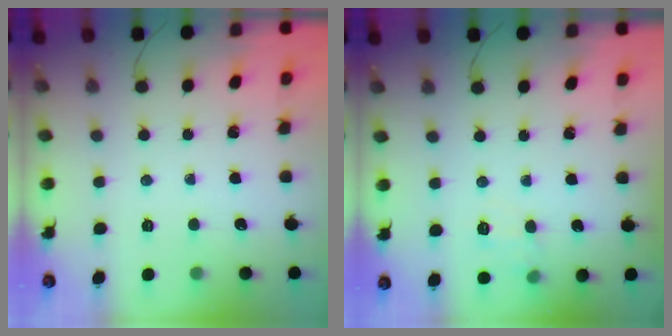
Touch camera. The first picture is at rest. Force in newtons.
{"total": 6.8, "press": 6.6, "slide": 1.5}